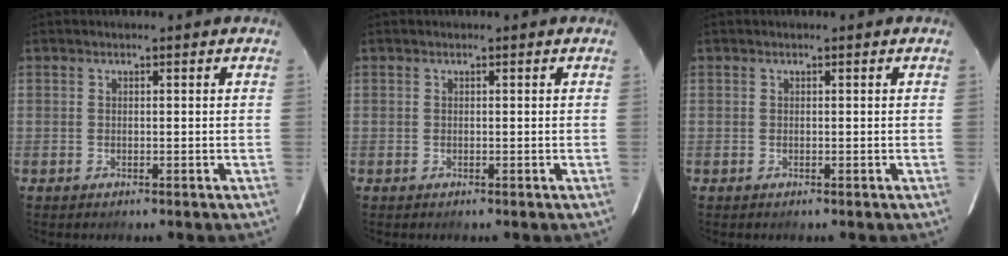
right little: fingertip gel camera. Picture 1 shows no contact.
{"total": 0.0}
{"total": 0.0}